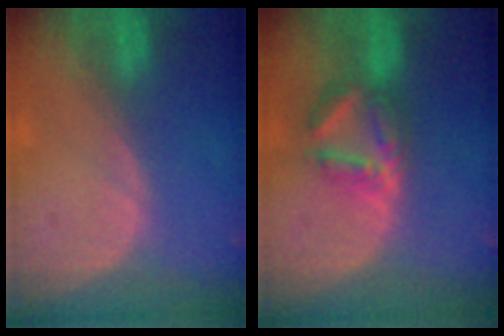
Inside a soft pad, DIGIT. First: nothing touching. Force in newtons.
{"total": 5.8, "press": 5.6, "slide": 1.2}